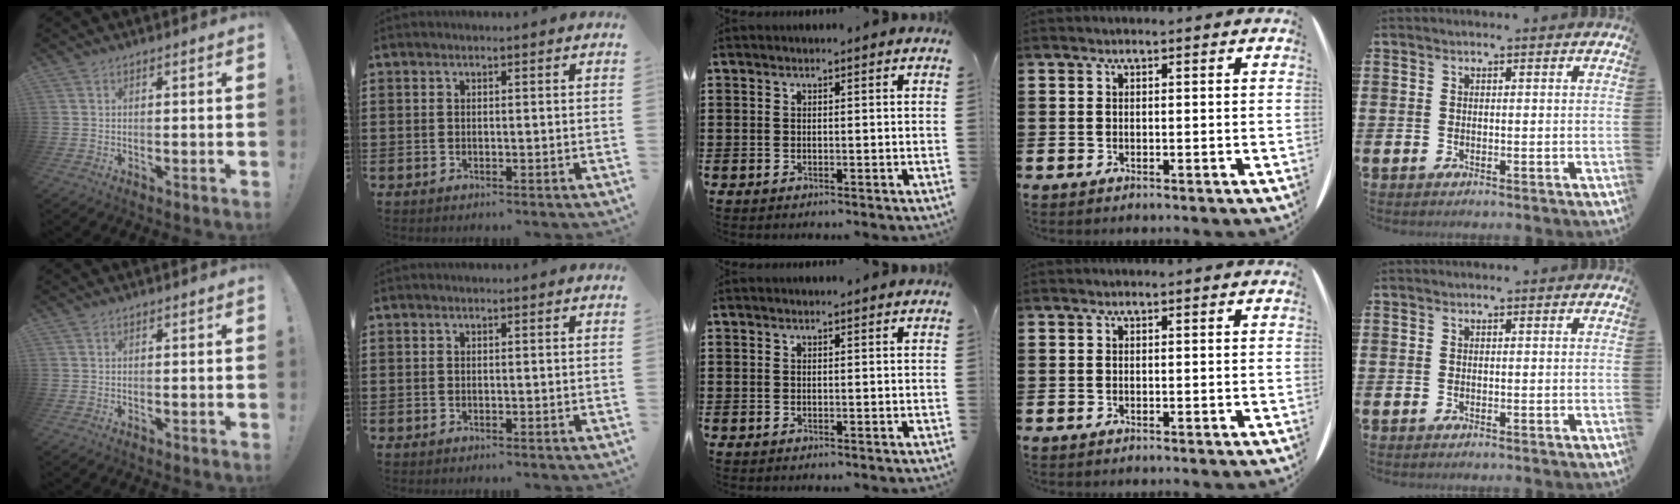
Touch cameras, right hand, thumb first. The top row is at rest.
{}